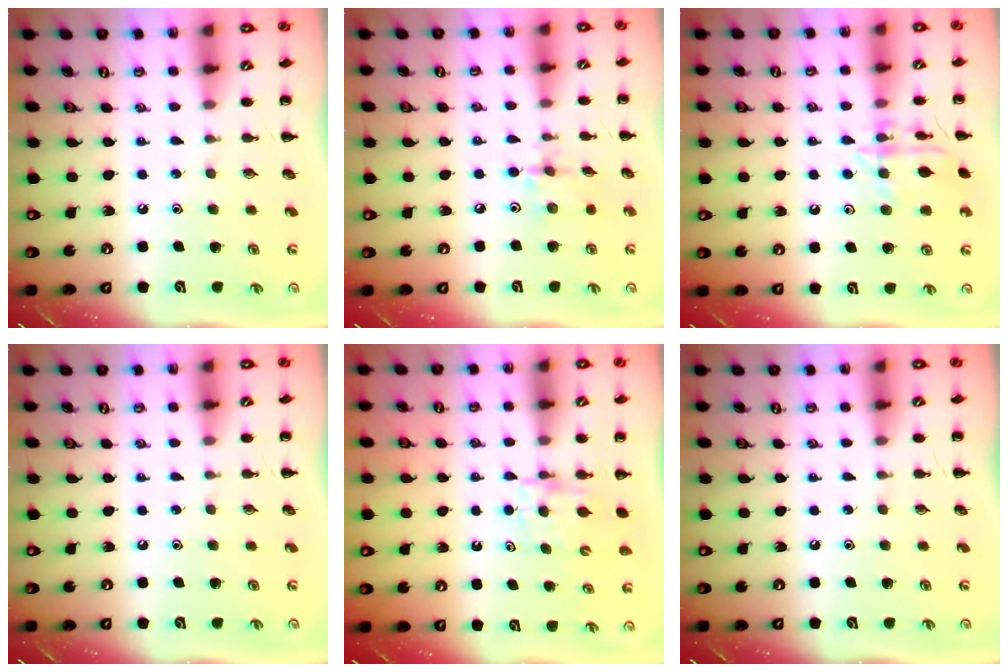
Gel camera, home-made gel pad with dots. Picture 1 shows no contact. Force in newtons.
{"total": 3.3, "press": 3.2, "slide": 0.4}
{"total": 12.9, "press": 12.9, "slide": 0.5}
{"total": 0.0}
{"total": 4.5, "press": 4.5, "slide": 0.5}
{"total": 0.0}